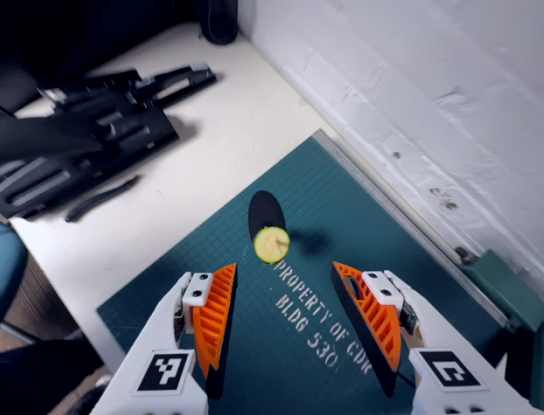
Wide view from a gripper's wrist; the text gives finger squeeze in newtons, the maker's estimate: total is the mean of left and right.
{"total": 0.0}